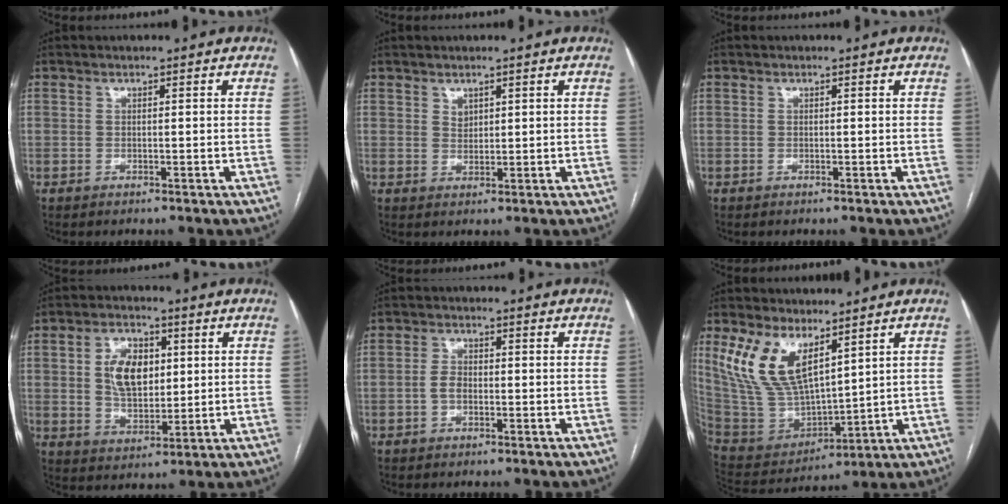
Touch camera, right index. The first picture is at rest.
{"total": 1.6, "force": [1.0, 1.1, 0.6], "torque": [-0.008, -0.003, 0.021]}
{"total": 0.0}
{"total": 8.6, "force": [1.9, 5.2, 6.6], "torque": [-0.125, 0.011, 0.041]}
{"total": 2.3, "force": [-0.6, 1.4, 1.8], "torque": [-0.037, 0.007, -0.013]}
{"total": 13.6, "force": [7.5, 5.6, 9.8], "torque": [-0.212, 0.008, 0.163]}